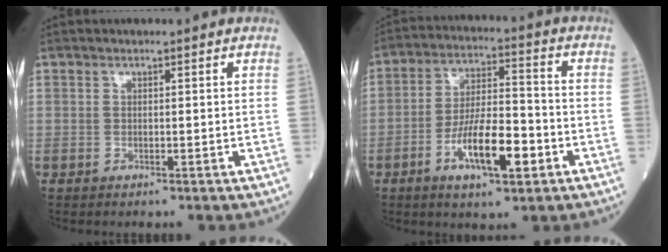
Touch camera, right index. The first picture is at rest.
{"total": 11.0, "force": [-4.4, 2.9, 9.6], "torque": [-0.179, 0.003, -0.075]}